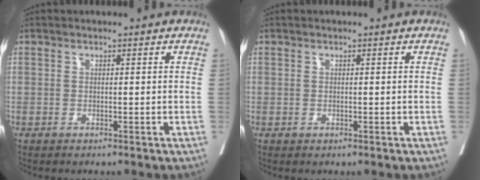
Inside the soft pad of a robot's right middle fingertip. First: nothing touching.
{"total": 0.0}